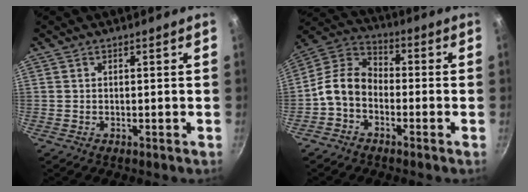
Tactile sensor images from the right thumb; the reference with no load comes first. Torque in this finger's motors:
{"motor_torque": [0.38, 0.36, 0.88, -0.47, 0.38]}